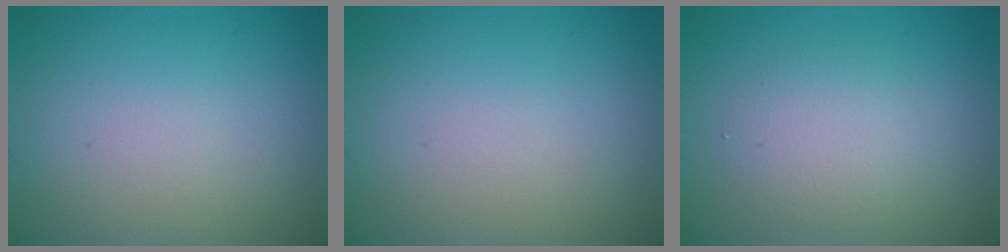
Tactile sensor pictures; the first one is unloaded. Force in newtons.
{"total": 0.0}
{"total": 2.6, "press": 2.6, "slide": 0.2}